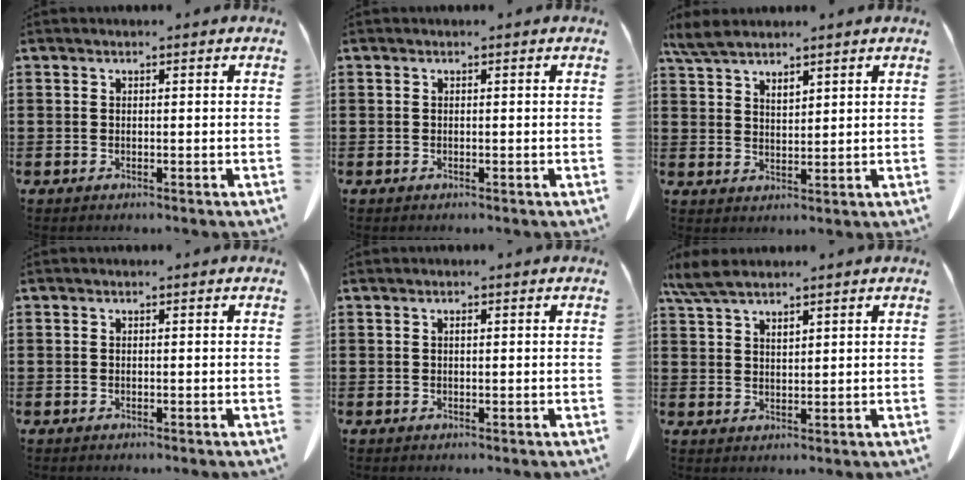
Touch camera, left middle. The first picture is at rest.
{"total": 0.0}
{"total": 4.0, "force": [3.4, 1.2, 1.7], "torque": [-0.044, 0.000, 0.062]}
{"total": 0.0}
{"total": 0.6, "force": [0.2, 0.2, 0.6], "torque": [-0.013, 0.000, 0.004]}
{"total": 3.8, "force": [3.0, 0.8, 2.1], "torque": [-0.048, 0.000, 0.056]}